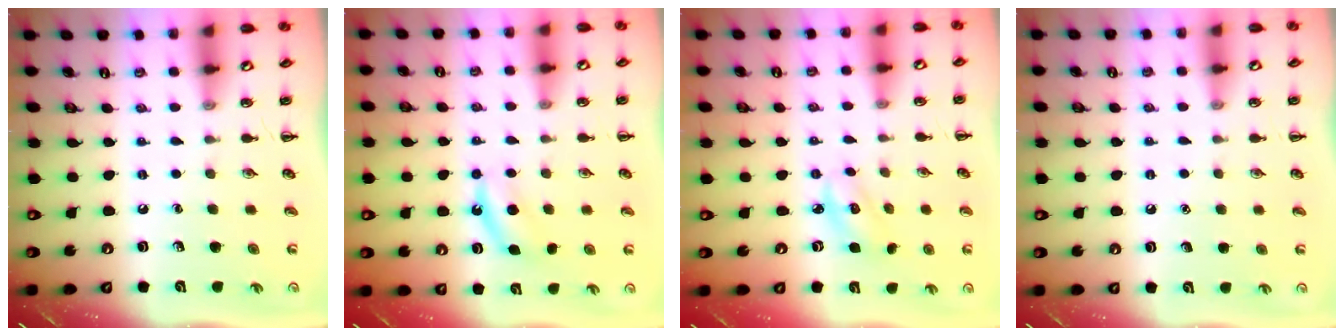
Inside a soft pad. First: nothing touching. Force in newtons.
{"total": 5.9, "press": 5.7, "slide": 1.6}
{"total": 2.9, "press": 2.8, "slide": 0.6}
{"total": 1.4, "press": 1.4, "slide": 0.1}